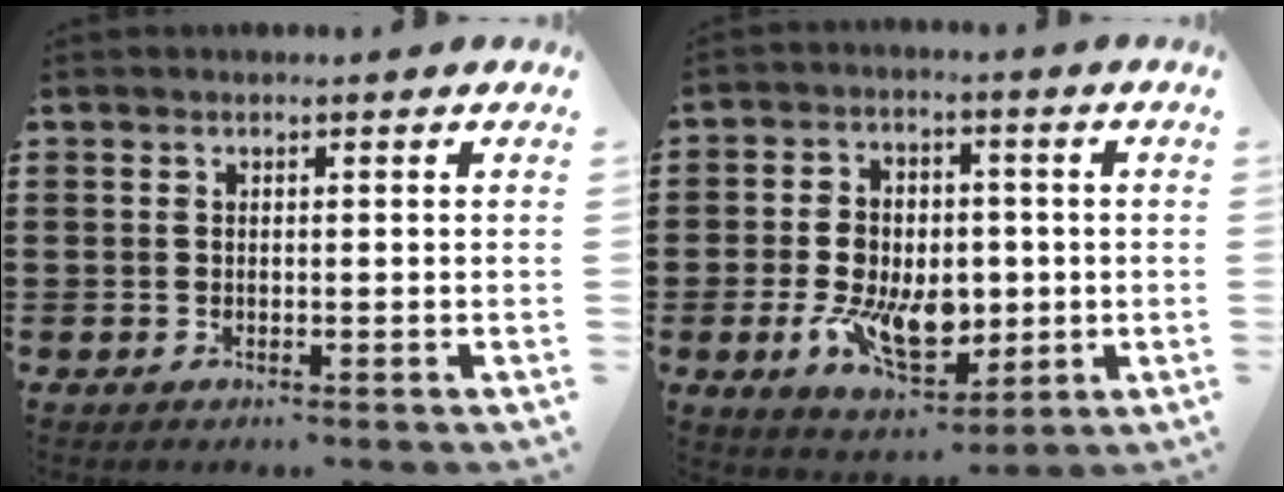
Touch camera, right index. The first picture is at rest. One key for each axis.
{"total": 10.2, "fx": -1.5, "fy": 7.1, "fz": 7.2, "tx": -0.148, "ty": 0.008, "tz": -0.028}